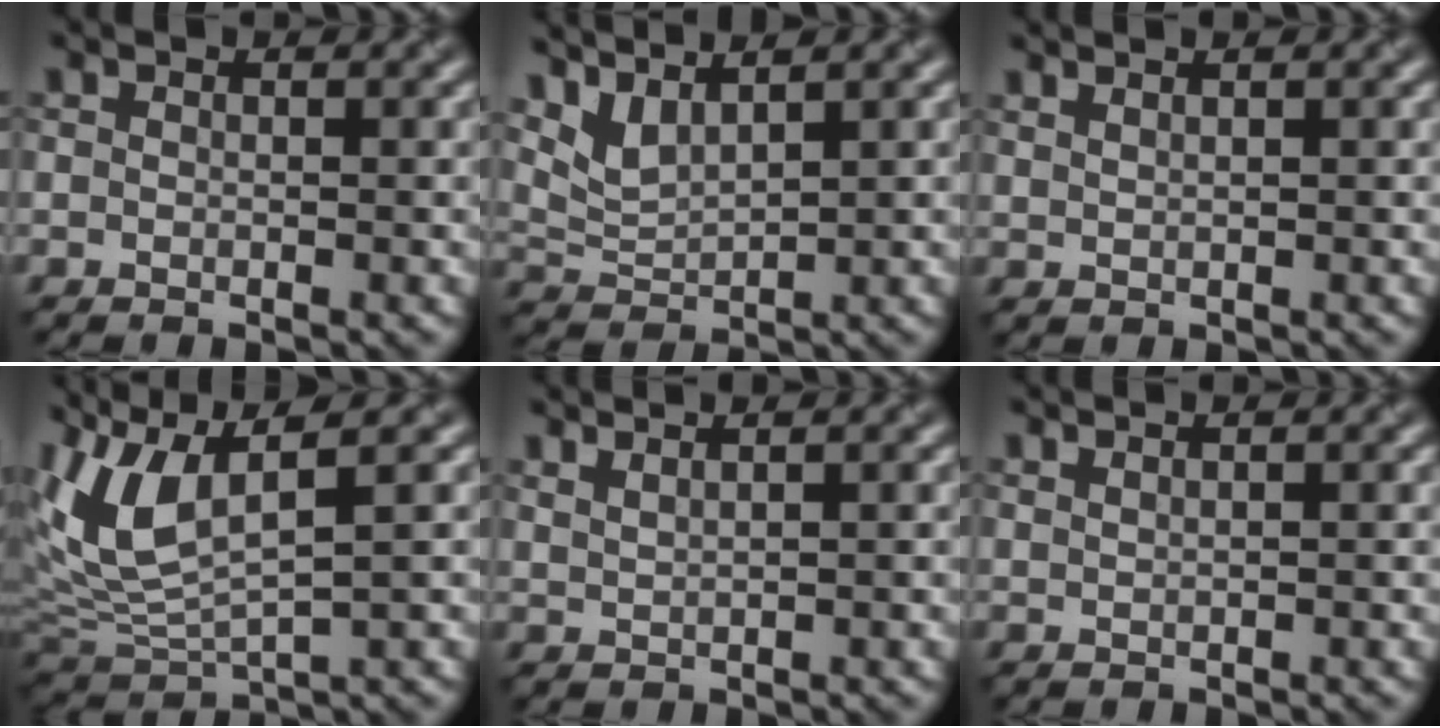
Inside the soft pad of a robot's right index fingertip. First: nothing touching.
{"total": 2.8, "force": [2.7, 0.3, 0.8], "torque": [-0.029, 0.001, 0.064]}
{"total": 1.8, "force": [1.6, 0.6, 0.5], "torque": [0.005, 0.000, 0.012]}
{"total": 6.8, "force": [3.5, 2.4, 5.3], "torque": [-0.129, 0.009, 0.073]}
{"total": 2.7, "force": [2.4, 0.9, 0.9], "torque": [0.002, 0.013, 0.018]}
{"total": 1.5, "force": [1.3, 0.5, 0.3], "torque": [0.003, 0.000, 0.010]}